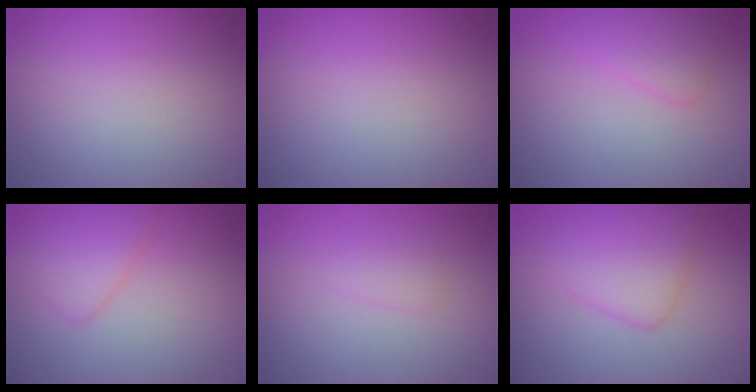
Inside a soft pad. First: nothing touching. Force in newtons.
{"total": 0.0}
{"total": 1.9, "press": 1.9, "slide": 0.0}
{"total": 2.8, "press": 2.8, "slide": 0.1}
{"total": 1.1, "press": 1.1, "slide": 0.0}
{"total": 3.8, "press": 3.8, "slide": 0.2}